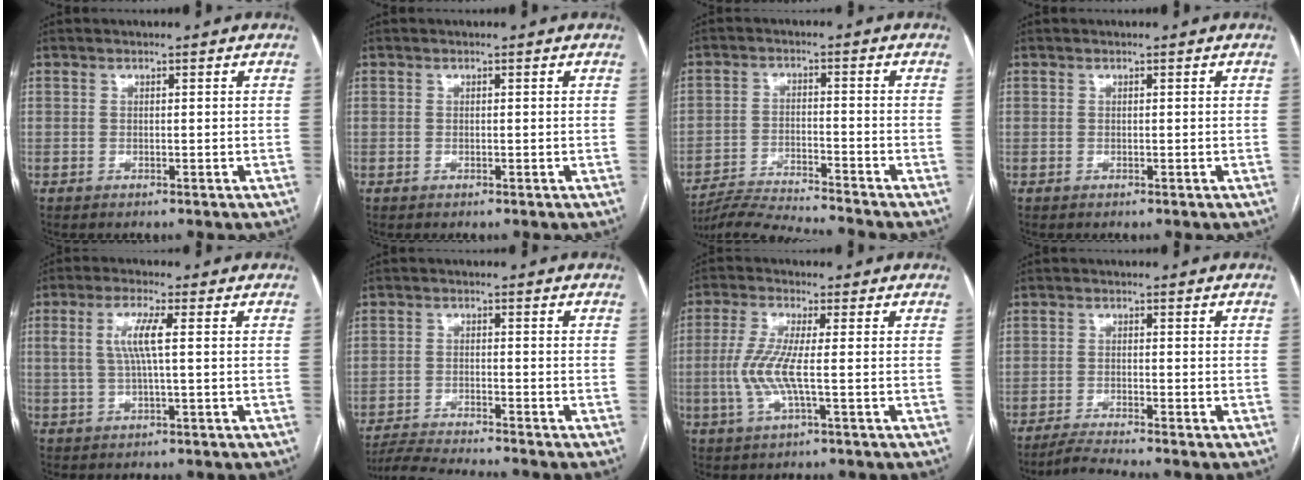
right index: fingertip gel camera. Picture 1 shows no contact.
{"total": 0.0}
{"total": 10.7, "force": [-10.3, -1.9, 2.4], "torque": [-0.033, -0.007, -0.181]}
{"total": 0.0}
{"total": 5.5, "force": [1.0, 0.5, 5.4], "torque": [-0.114, 0.007, 0.020]}
{"total": 7.0, "force": [-6.7, -0.9, 1.9], "torque": [-0.029, -0.014, -0.119]}
{"total": 6.8, "force": [-0.8, 0.7, 6.7], "torque": [-0.153, -0.004, -0.021]}
{"total": 3.8, "force": [-3.3, -1.3, 1.2], "torque": [-0.027, -0.018, -0.067]}